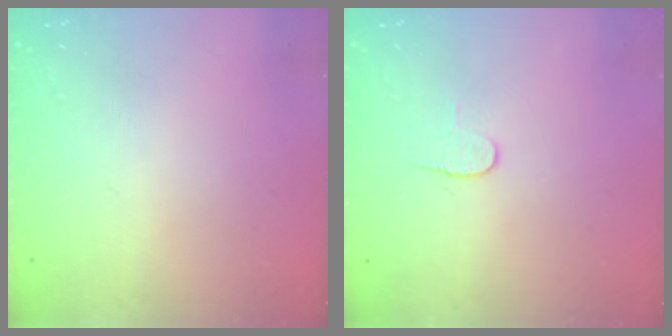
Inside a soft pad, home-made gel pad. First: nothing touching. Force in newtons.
{"total": 4.1, "press": 4.1, "slide": 0.4}